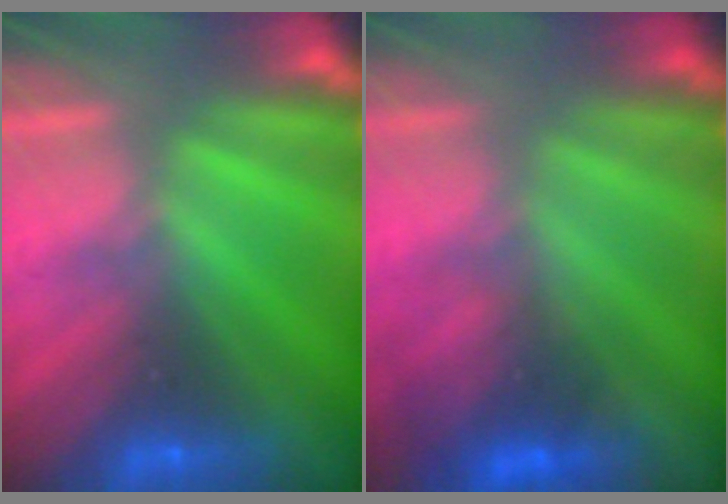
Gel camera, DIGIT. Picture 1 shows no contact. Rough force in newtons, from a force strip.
{"total": 4.6}